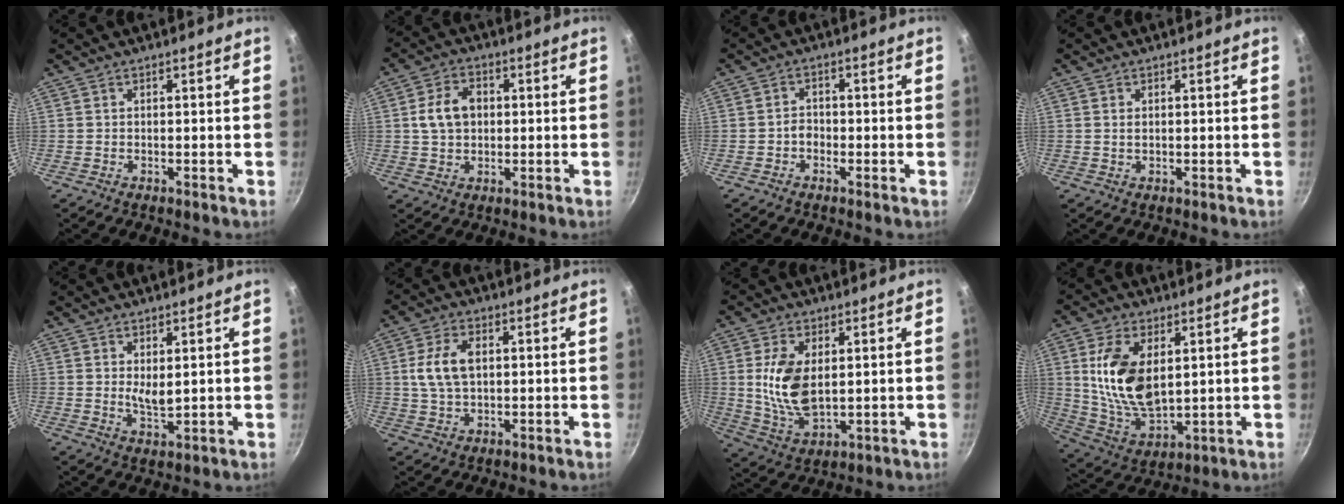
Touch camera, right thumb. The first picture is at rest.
{"total": 7.6, "force": [0.8, 5.5, 5.1], "torque": [-0.082, 0.011, 0.013]}
{"total": 2.1, "force": [-0.8, 1.5, 1.2], "torque": [-0.006, 0.007, -0.022]}
{"total": 1.2, "force": [0.2, 0.7, 0.9], "torque": [-0.018, -0.002, 0.005]}
{"total": 3.3, "force": [0.9, 1.4, 2.9], "torque": [-0.047, -0.014, 0.023]}
{"total": 7.8, "force": [1.2, 4.6, 6.2], "torque": [-0.124, 0.006, 0.025]}
{"total": 11.6, "force": [1.6, 6.4, 9.6], "torque": [-0.181, -0.015, 0.040]}
{"total": 15.7, "force": [3.3, 8.5, 12.7], "torque": [-0.235, -0.020, 0.076]}